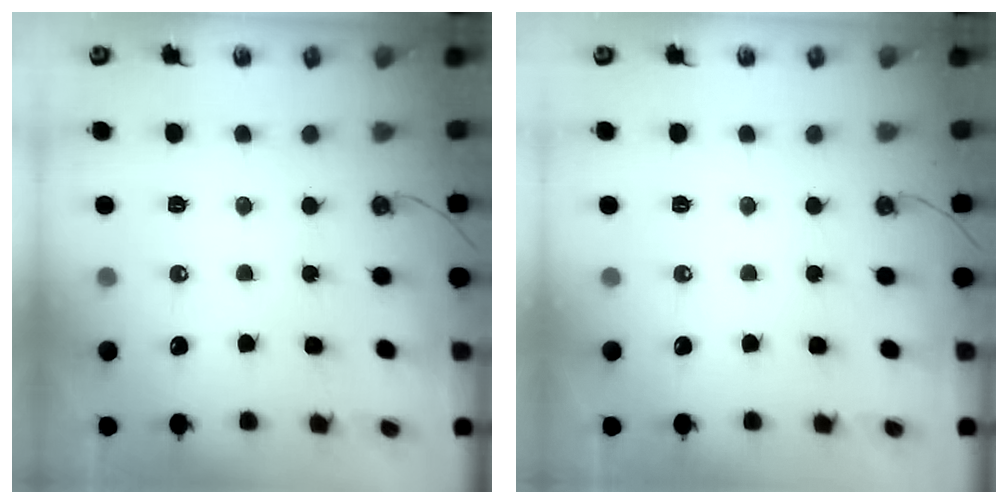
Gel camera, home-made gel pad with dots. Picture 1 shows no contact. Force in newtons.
{"total": 0.0}